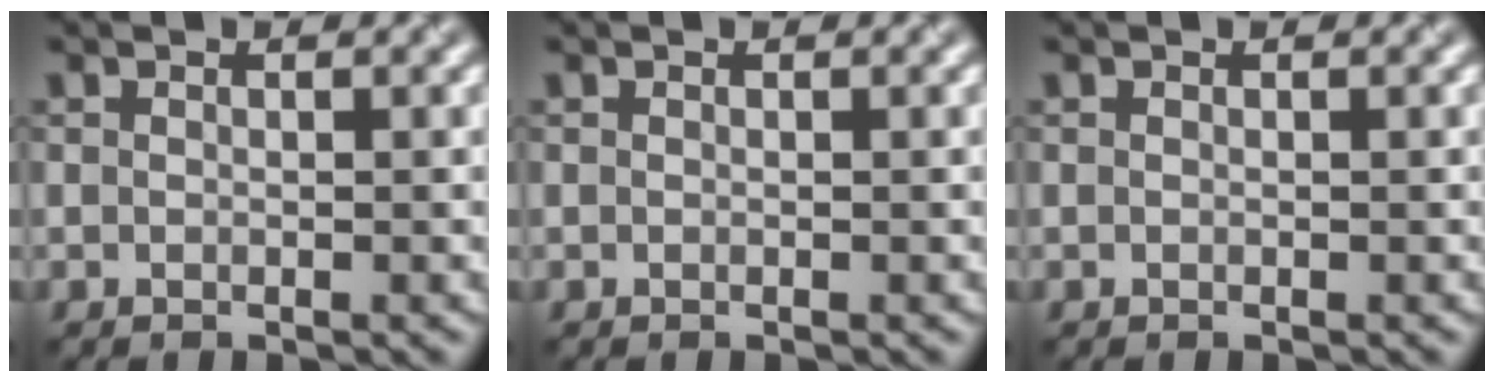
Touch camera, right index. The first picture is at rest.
{"total": 0.0}
{"total": 0.0}